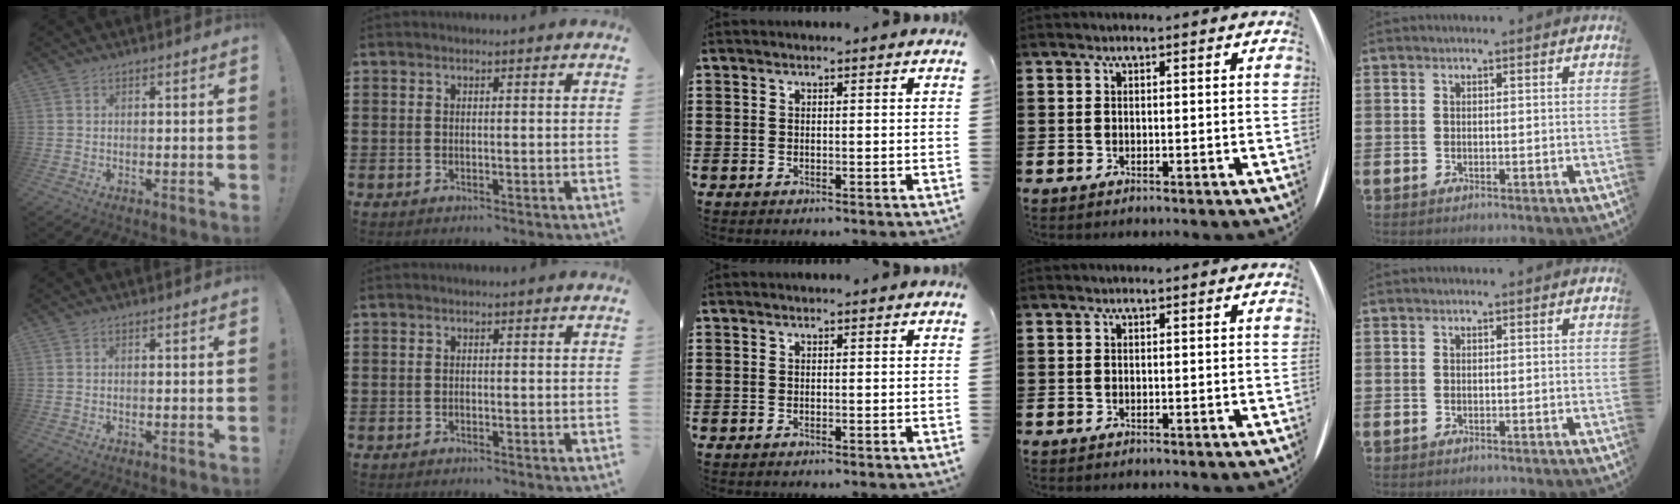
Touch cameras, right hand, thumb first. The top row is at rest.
{}